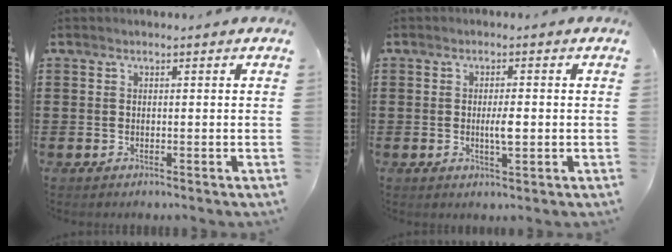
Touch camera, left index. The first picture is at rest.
{"total": 3.0, "force": [-0.2, 0.7, 3.0], "torque": [-0.053, -0.002, -0.004]}